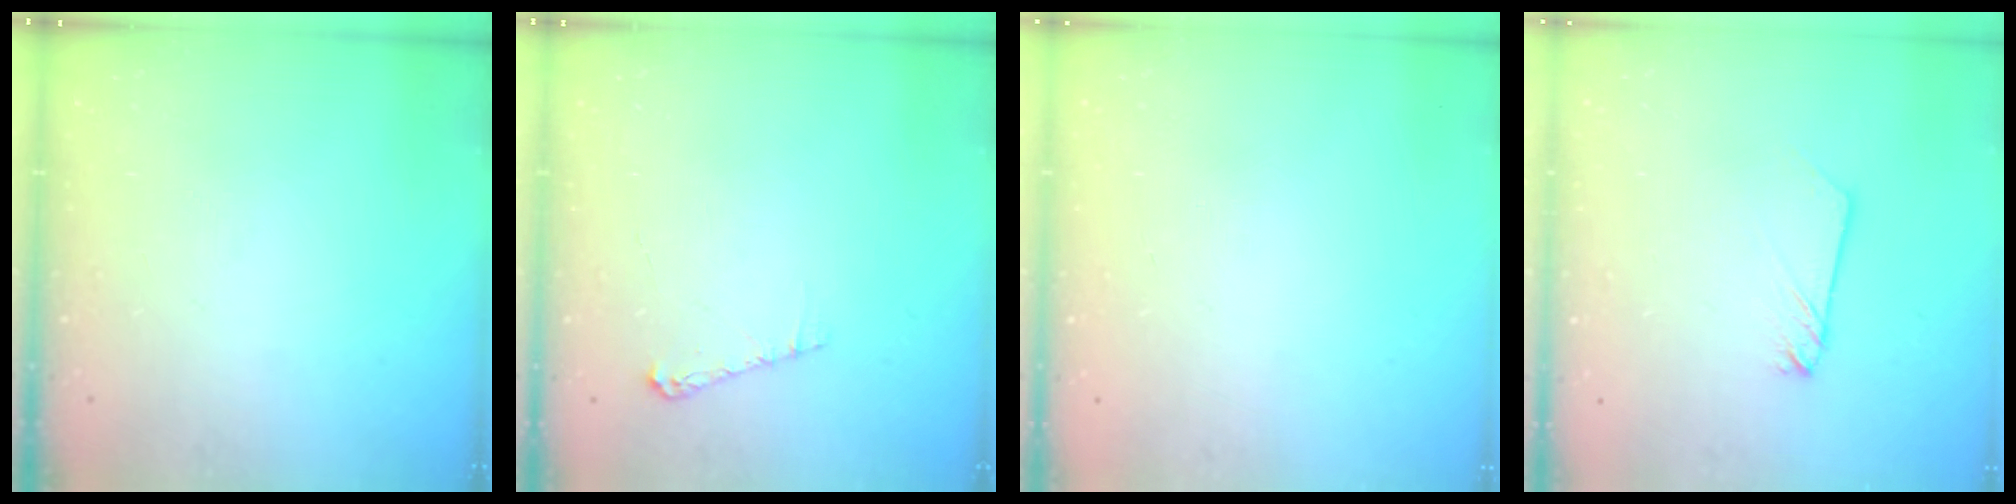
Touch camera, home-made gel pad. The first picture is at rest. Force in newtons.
{"total": 4.2, "press": 4.2, "slide": 0.5}
{"total": 0.0}
{"total": 2.2, "press": 2.2, "slide": 0.1}